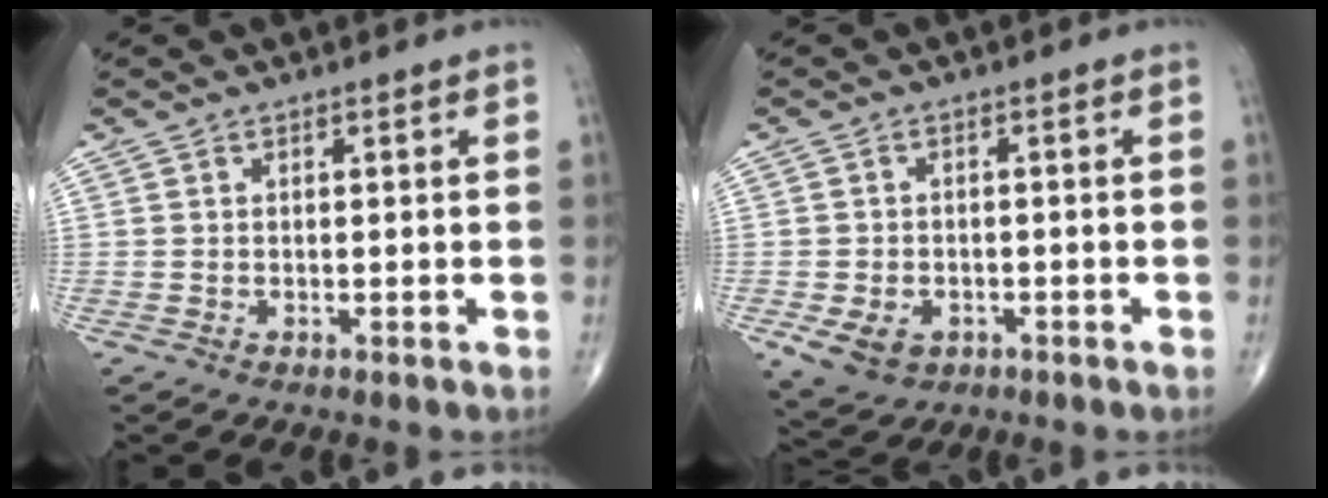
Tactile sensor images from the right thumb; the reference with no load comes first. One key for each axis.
{"total": 6.1, "fx": -2.4, "fy": 4.5, "fz": 3.3, "tx": -0.057, "ty": 0.007, "tz": -0.030}